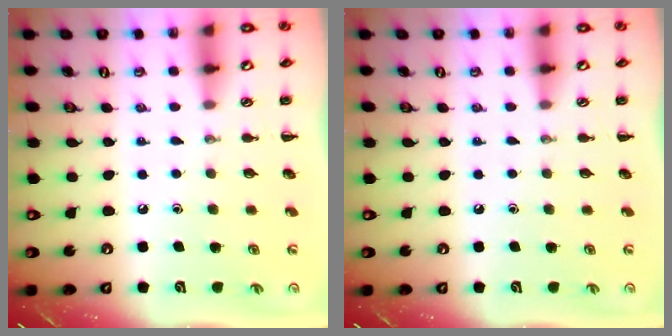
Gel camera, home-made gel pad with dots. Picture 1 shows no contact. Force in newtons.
{"total": 0.0}